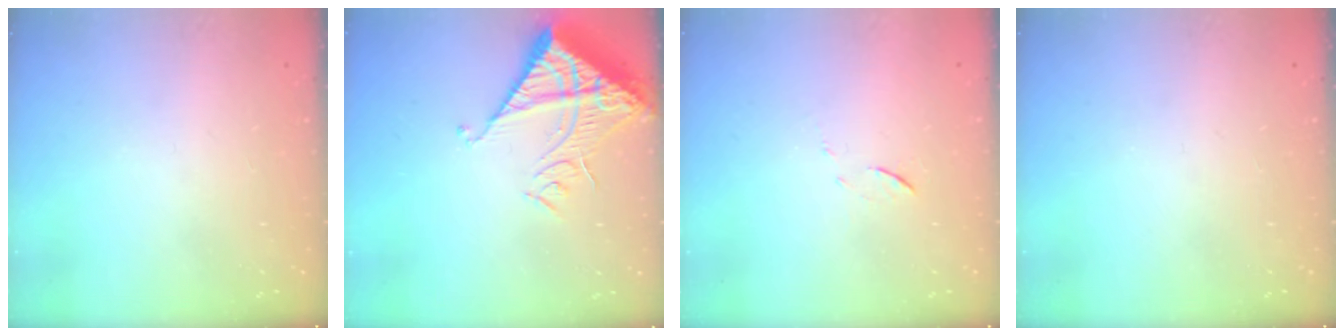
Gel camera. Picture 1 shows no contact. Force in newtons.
{"total": 13.1, "press": 13.0, "slide": 1.7}
{"total": 5.5, "press": 5.4, "slide": 0.7}
{"total": 0.0}